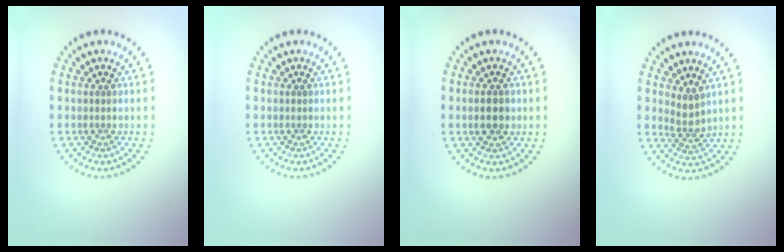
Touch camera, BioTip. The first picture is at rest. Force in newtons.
{"total": 0.0}
{"total": 2.5, "press": 2.5, "slide": 0.2}
{"total": 1.9, "press": 1.4, "slide": 1.3}